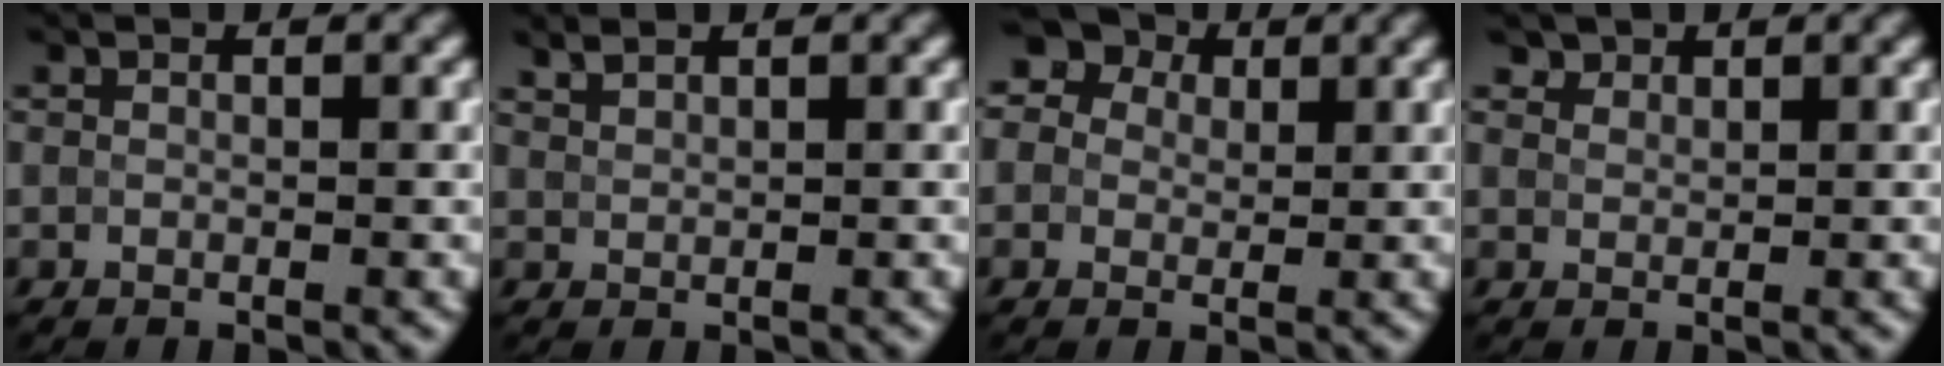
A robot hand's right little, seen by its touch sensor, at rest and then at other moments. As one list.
[{"total": 1.1, "force": [1.1, 0.2, 0.3], "torque": [-0.009, 0.002, 0.026]}, {"total": 7.9, "force": [3.8, 5.9, 3.5], "torque": [-0.060, 0.040, 0.025]}, {"total": 1.7, "force": [1.4, 0.8, 0.3], "torque": [-0.009, -0.006, 0.035]}]